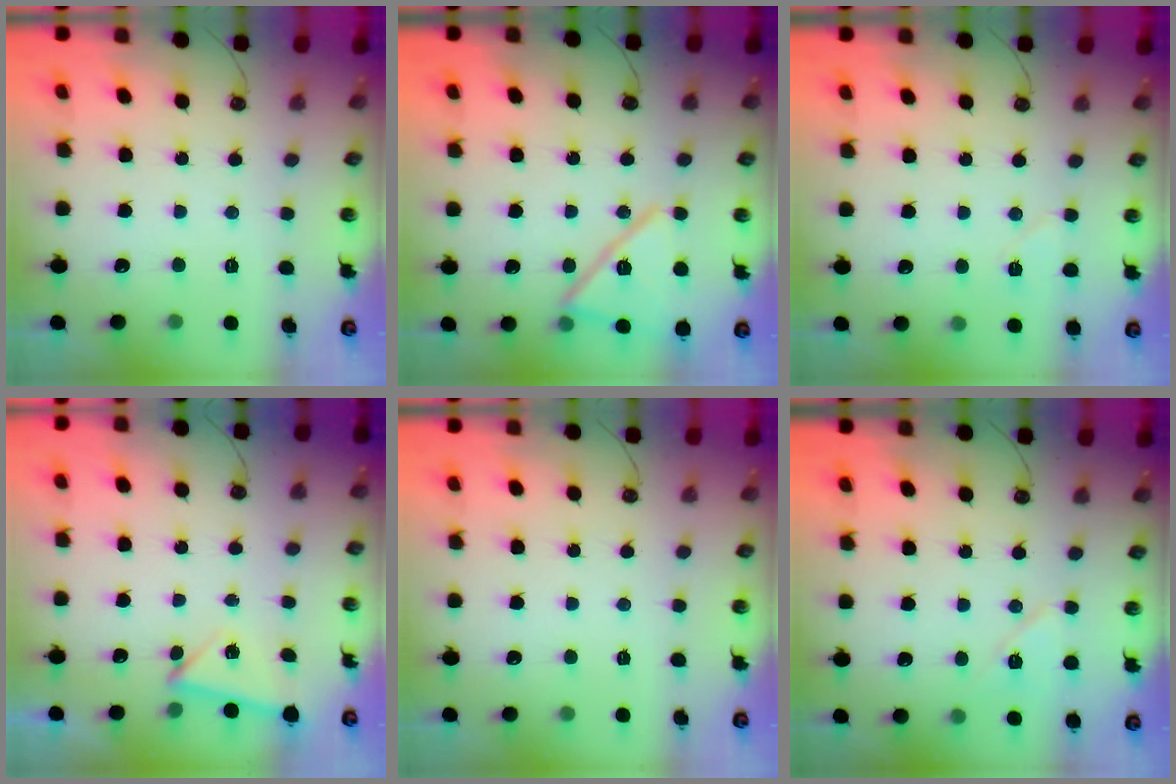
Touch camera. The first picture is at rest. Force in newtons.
{"total": 16.7, "press": 16.6, "slide": 2.1}
{"total": 5.6, "press": 4.9, "slide": 2.6}
{"total": 2.3, "press": 2.1, "slide": 1.0}
{"total": 0.0}
{"total": 8.2, "press": 7.7, "slide": 2.8}